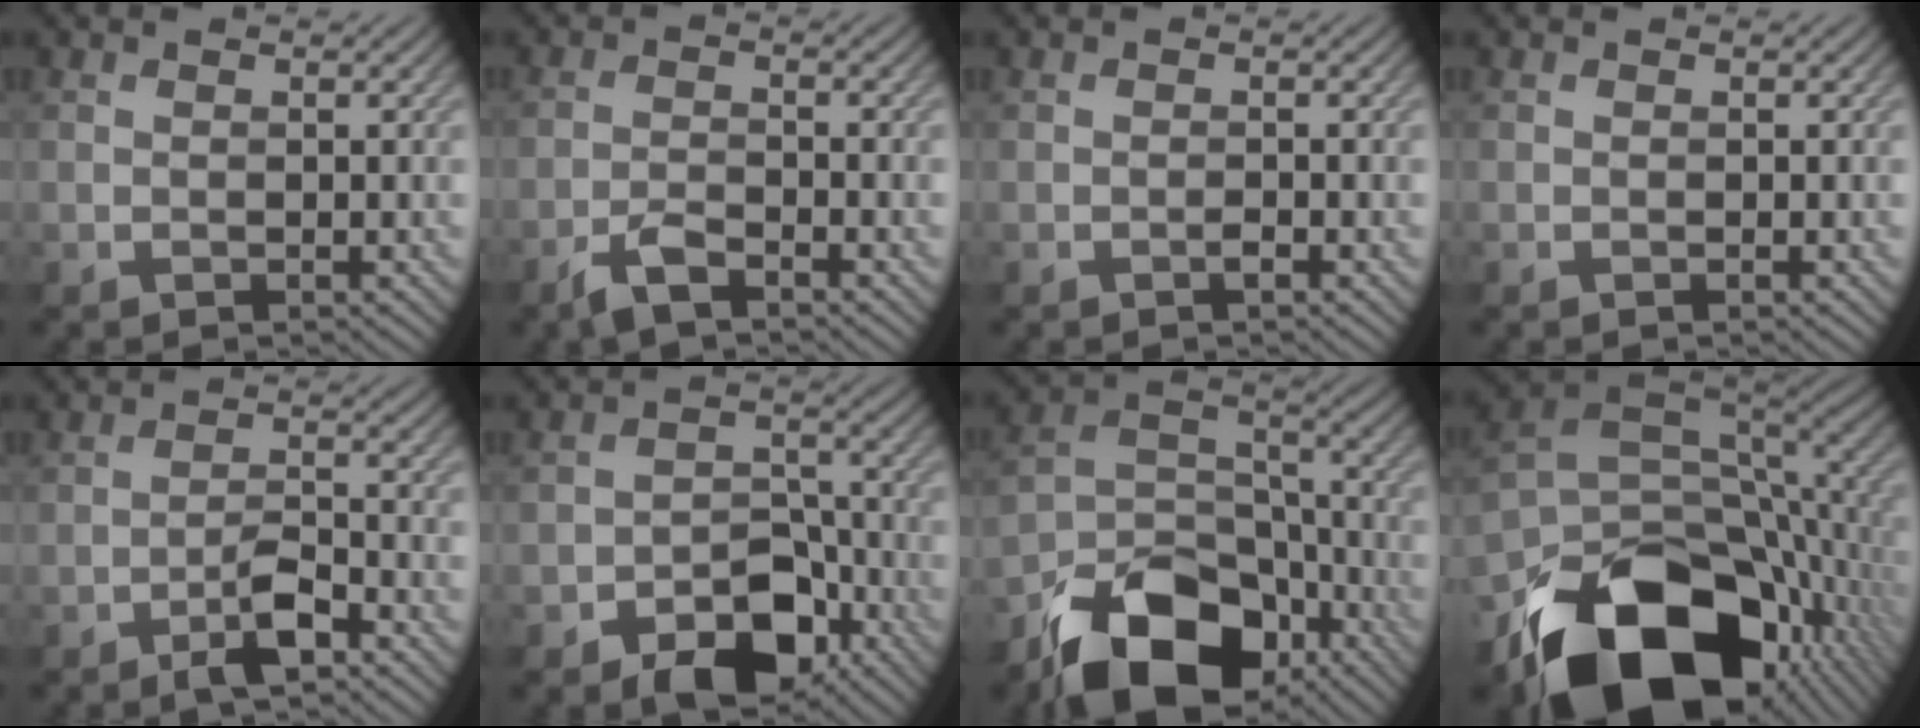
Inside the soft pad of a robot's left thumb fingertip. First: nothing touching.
{"total": 3.4, "force": [-2.5, 0.9, 2.1], "torque": [-0.050, 0.000, -0.058]}
{"total": 0.7, "force": [-0.4, 0.1, 0.5], "torque": [-0.008, 0.001, -0.007]}
{"total": 0.0}
{"total": 4.1, "force": [-2.7, 1.1, 2.9], "torque": [-0.054, 0.006, -0.055]}
{"total": 8.7, "force": [-5.4, 5.1, 4.6], "torque": [-0.060, -0.006, -0.098]}
{"total": 15.4, "force": [-10.6, 8.3, 7.4], "torque": [-0.154, -0.019, -0.187]}
{"total": 19.1, "force": [-9.2, 11.1, 12.5], "torque": [-0.241, -0.065, -0.116]}